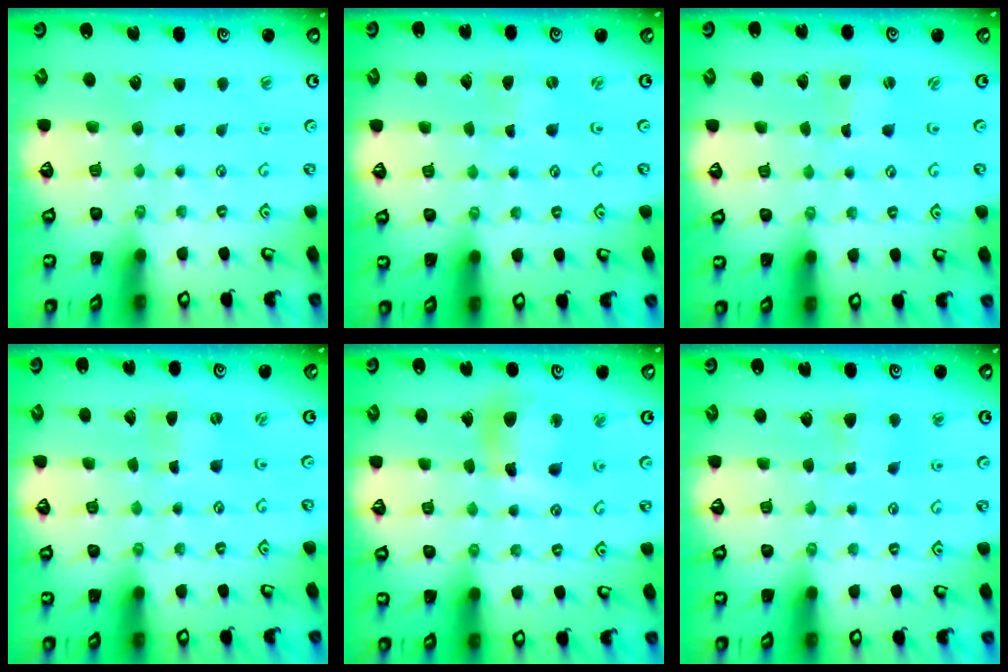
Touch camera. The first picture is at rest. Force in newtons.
{"total": 0.0}
{"total": 0.9, "press": 0.9, "slide": 0.0}
{"total": 0.0}
{"total": 10.0, "press": 9.9, "slide": 1.4}
{"total": 3.9, "press": 3.9, "slide": 0.6}